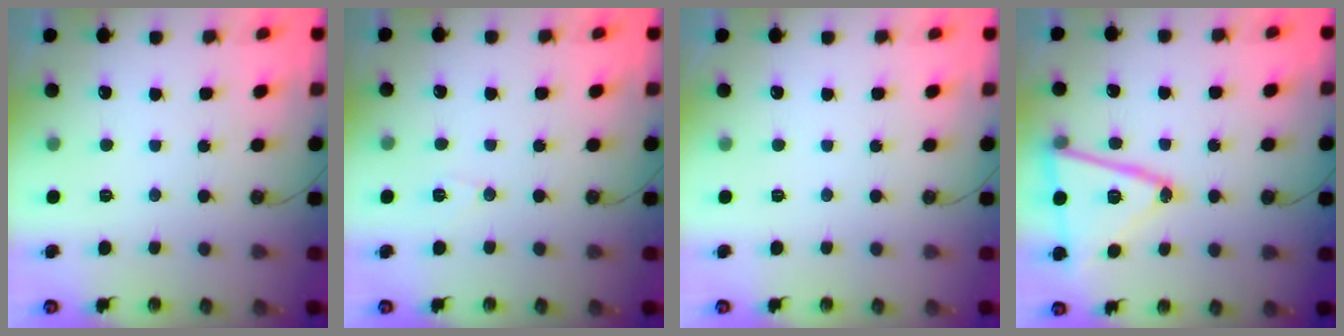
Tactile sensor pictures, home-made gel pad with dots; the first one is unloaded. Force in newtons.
{"total": 4.2, "press": 3.8, "slide": 1.8}
{"total": 0.0}
{"total": 18.7, "press": 18.4, "slide": 3.3}